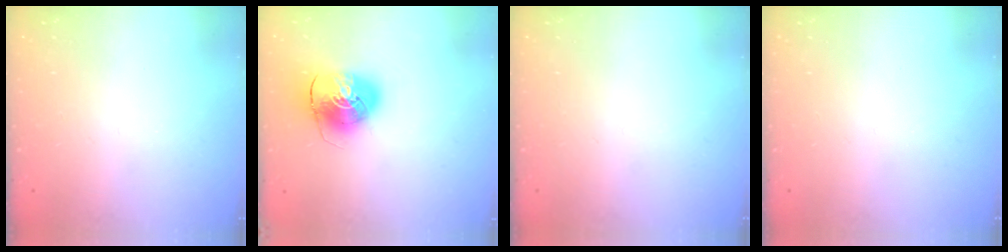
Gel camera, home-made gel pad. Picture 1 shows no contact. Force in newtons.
{"total": 10.4, "press": 10.3, "slide": 1.8}
{"total": 0.0}
{"total": 0.0}